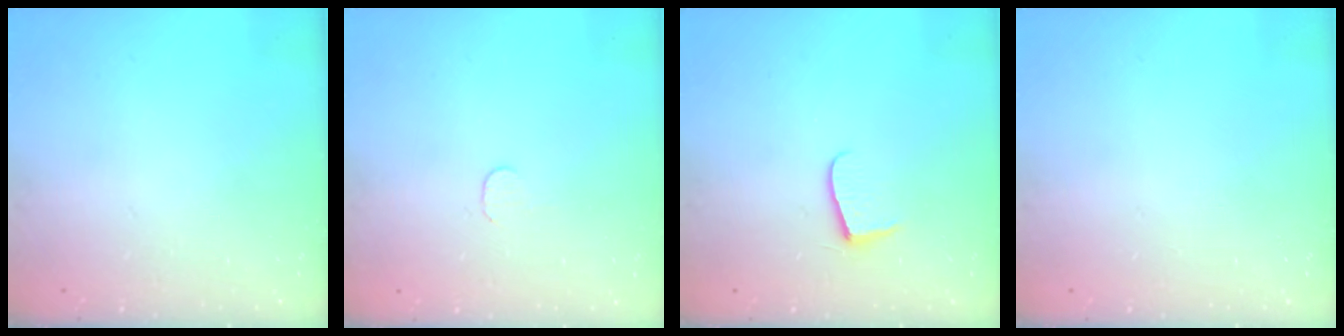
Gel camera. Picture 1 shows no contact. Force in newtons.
{"total": 3.1, "press": 3.1, "slide": 0.3}
{"total": 6.8, "press": 6.8, "slide": 0.6}
{"total": 0.0}